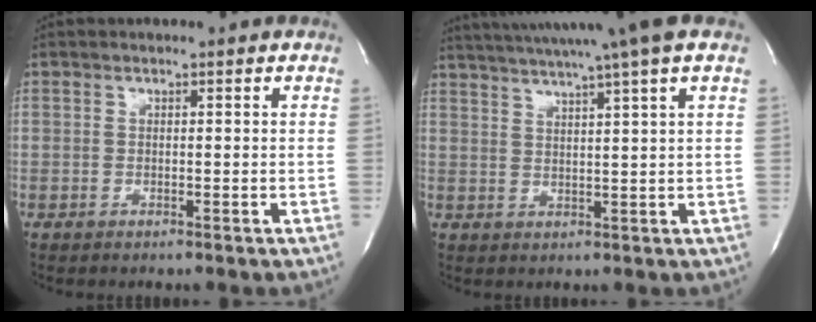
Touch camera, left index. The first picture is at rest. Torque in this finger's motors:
{"motor_torque": [0.20, -0.32, 0.88, 0.21]}